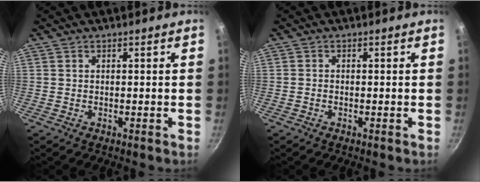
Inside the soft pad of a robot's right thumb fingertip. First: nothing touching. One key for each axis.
{"total": 0.5, "fx": -0.3, "fy": 0.4, "fz": 0.3, "tx": -0.006, "ty": 0.003, "tz": -0.007}